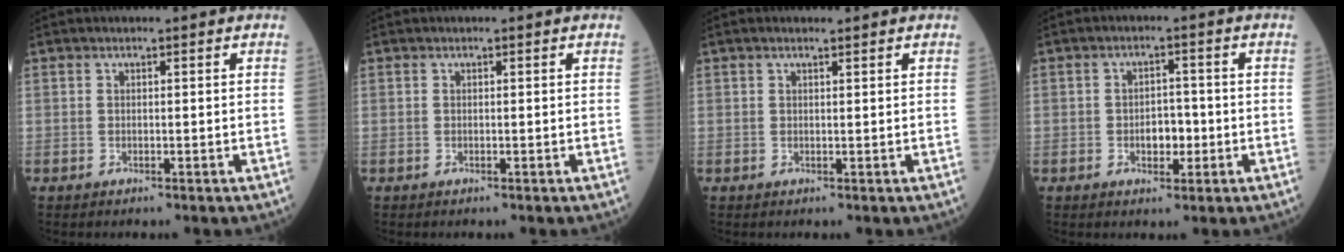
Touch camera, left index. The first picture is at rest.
{"total": 0.0}
{"total": 0.5, "force": [0.3, 0.1, 0.4], "torque": [-0.011, 0.005, 0.005]}
{"total": 3.7, "force": [-1.5, 2.1, 2.5], "torque": [-0.037, 0.001, -0.024]}